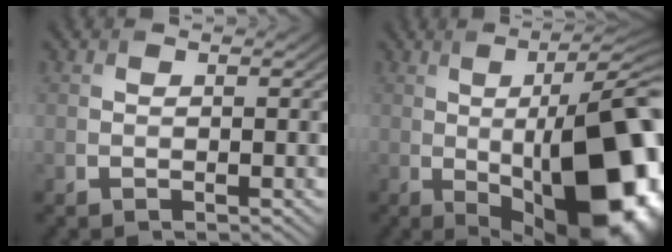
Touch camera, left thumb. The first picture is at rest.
{"total": 19.2, "force": [-2.3, 7.4, 17.6], "torque": [-0.210, 0.002, -0.035]}